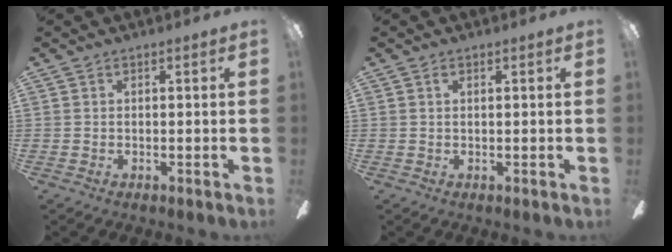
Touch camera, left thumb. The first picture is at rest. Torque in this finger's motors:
{"motor_torque": [-0.06, -0.10, -0.06, -0.03, 0.00]}